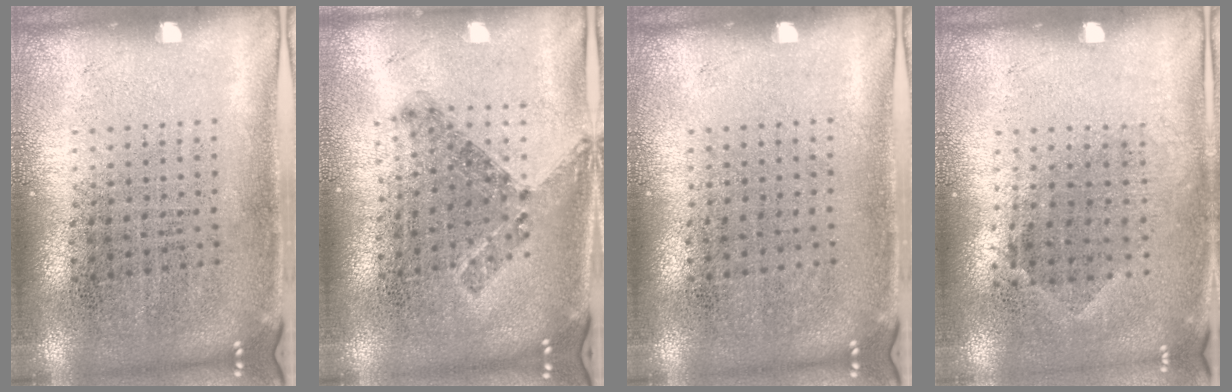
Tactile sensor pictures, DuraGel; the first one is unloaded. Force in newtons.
{"total": 0.8, "press": 0.8, "slide": 0.3}
{"total": 0.0}
{"total": 0.8, "press": 0.6, "slide": 0.5}